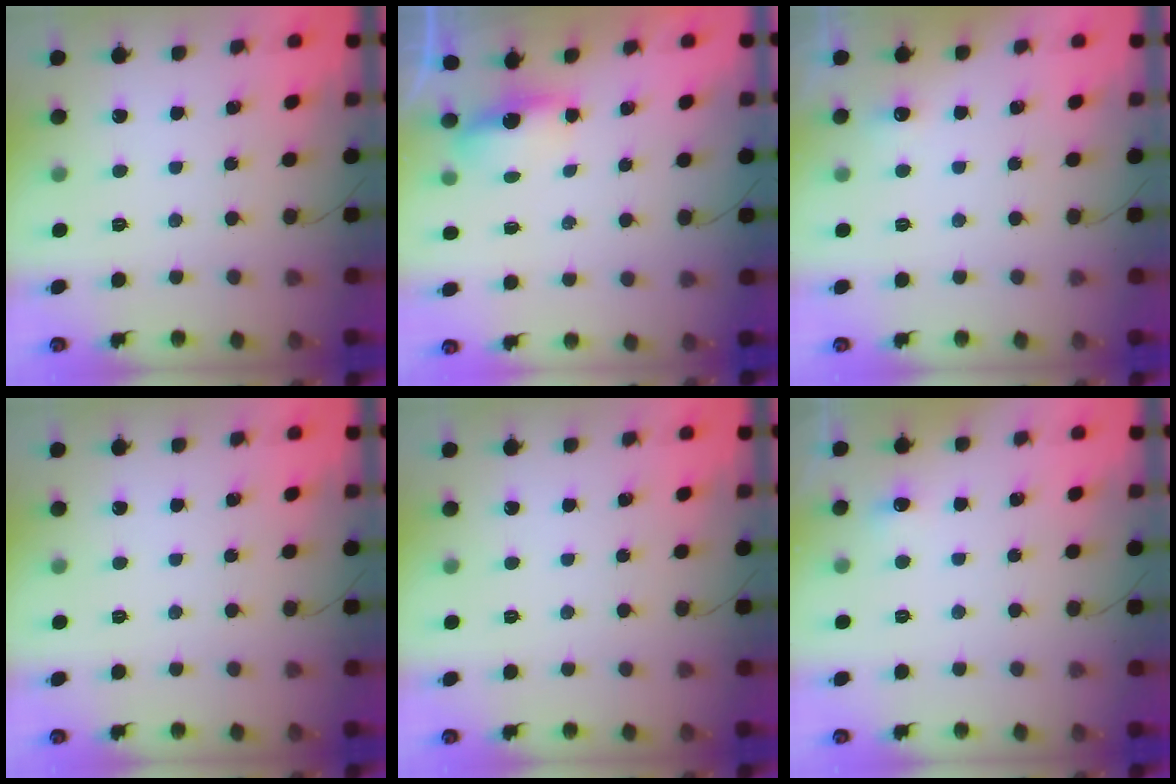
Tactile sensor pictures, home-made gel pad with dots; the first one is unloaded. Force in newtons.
{"total": 3.8, "press": 3.7, "slide": 0.8}
{"total": 3.7, "press": 3.6, "slide": 1.0}
{"total": 0.0}
{"total": 0.0}
{"total": 4.6, "press": 4.5, "slide": 1.1}